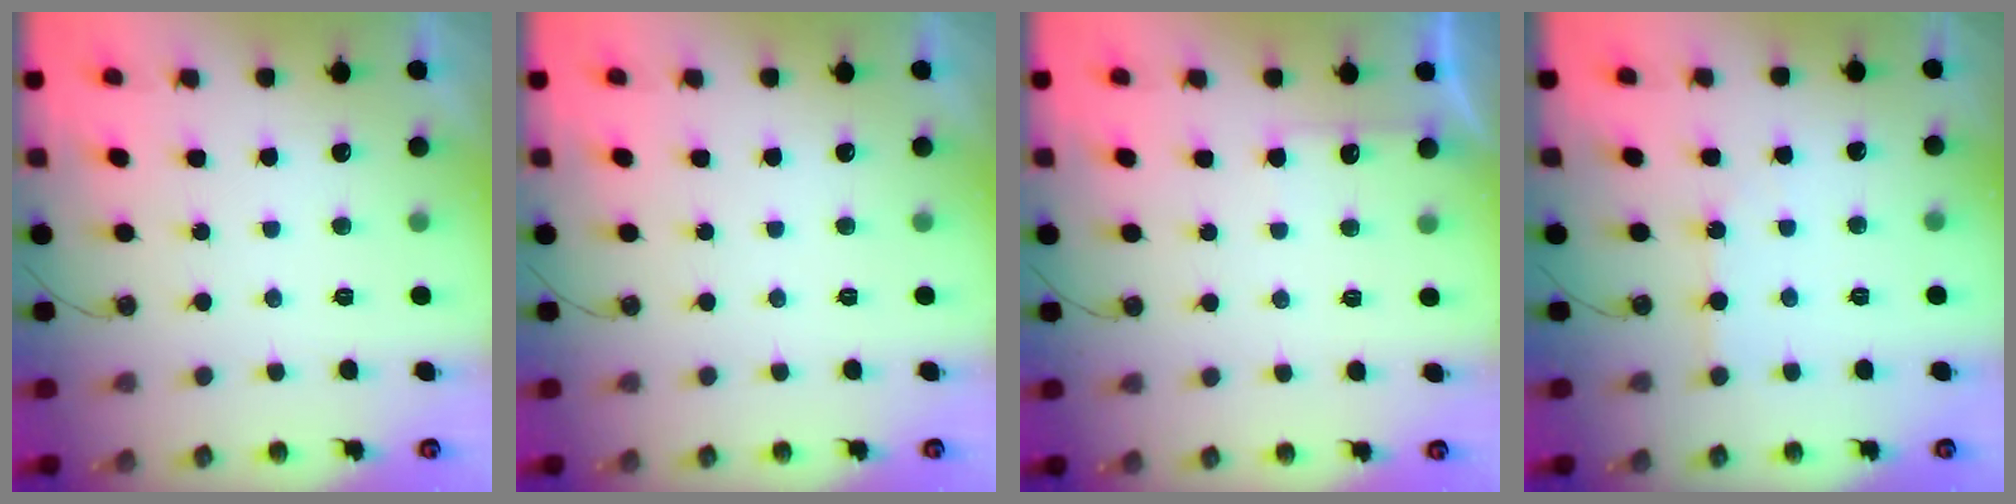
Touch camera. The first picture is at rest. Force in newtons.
{"total": 0.0}
{"total": 5.0, "press": 4.9, "slide": 0.6}
{"total": 4.4, "press": 4.4, "slide": 0.5}